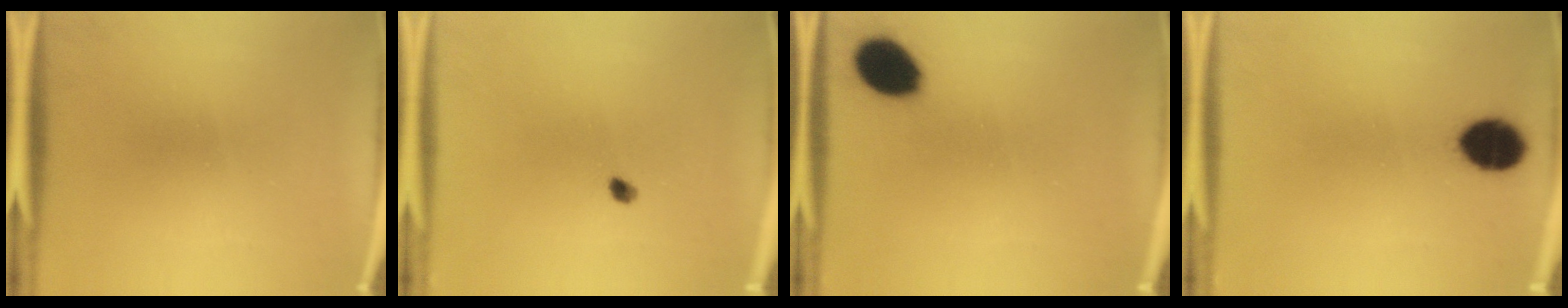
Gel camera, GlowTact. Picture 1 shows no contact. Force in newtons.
{"total": 1.2}
{"total": 9.4}
{"total": 8.4}